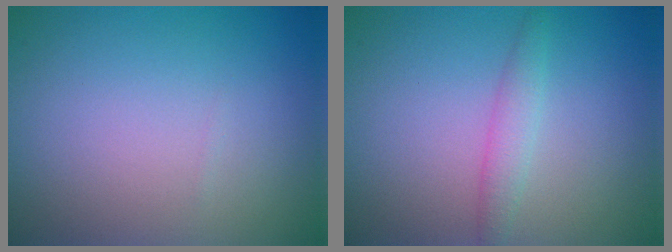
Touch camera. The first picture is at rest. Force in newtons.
{"total": 1.7, "press": 1.7, "slide": 0.0}